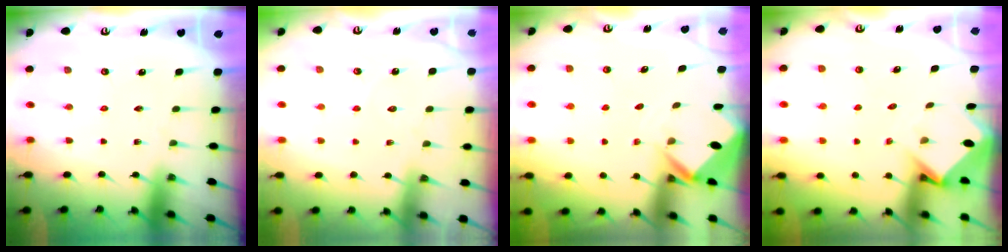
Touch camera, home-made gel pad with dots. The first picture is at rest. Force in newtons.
{"total": 3.1, "press": 3.1, "slide": 0.4}
{"total": 3.1, "press": 3.1, "slide": 0.2}
{"total": 3.8, "press": 3.8, "slide": 0.3}